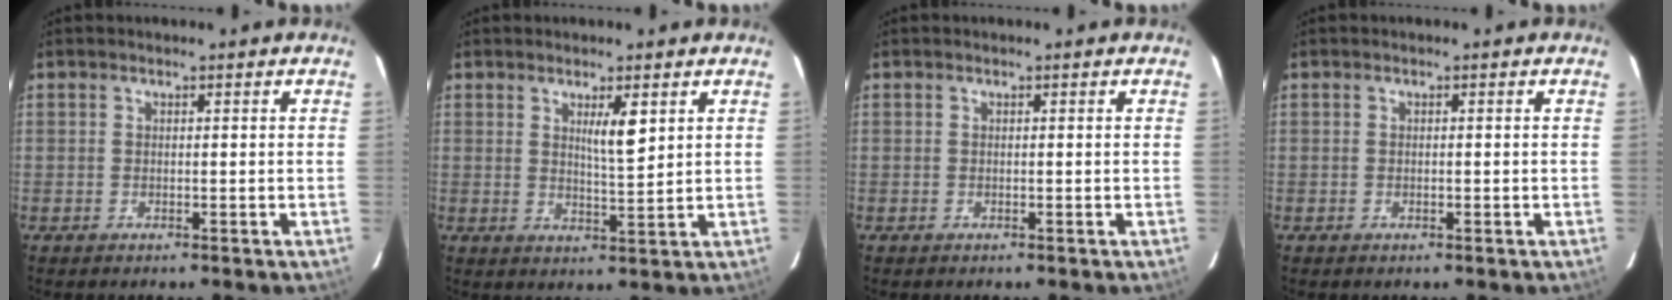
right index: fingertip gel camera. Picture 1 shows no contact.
{"total": 4.1, "force": [1.8, 0.4, 3.7], "torque": [-0.062, -0.005, 0.033]}
{"total": 0.0}
{"total": 0.0}